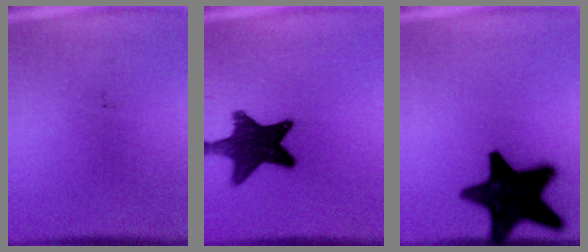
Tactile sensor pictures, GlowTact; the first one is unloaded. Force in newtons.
{"total": 14.3}
{"total": 20.1}